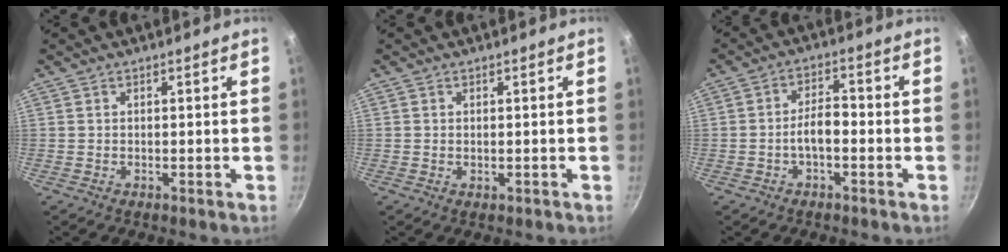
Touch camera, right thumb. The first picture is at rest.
{"total": 0.5, "force": [0.0, 0.3, 0.4], "torque": [-0.006, 0.000, 0.000]}
{"total": 4.9, "force": [-1.7, 2.3, 4.1], "torque": [-0.064, 0.029, -0.033]}